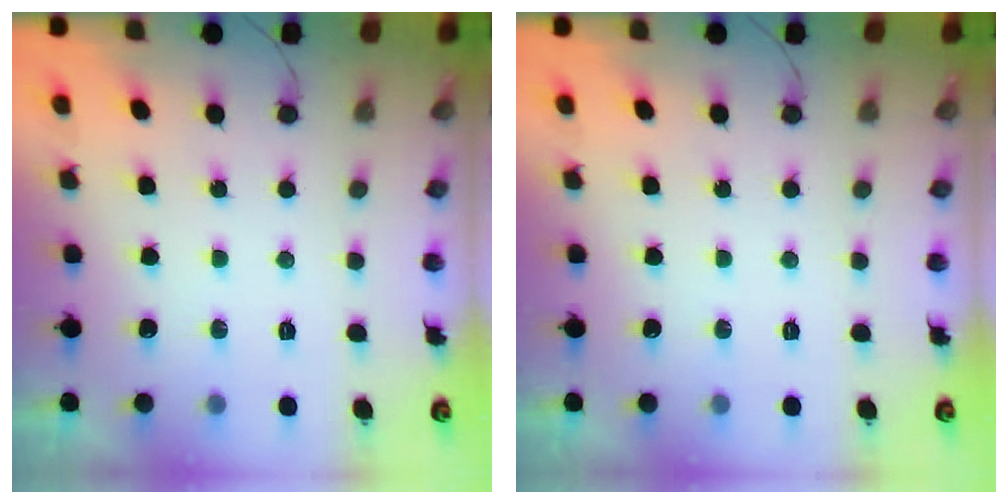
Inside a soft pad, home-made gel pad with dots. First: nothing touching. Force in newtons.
{"total": 0.0}